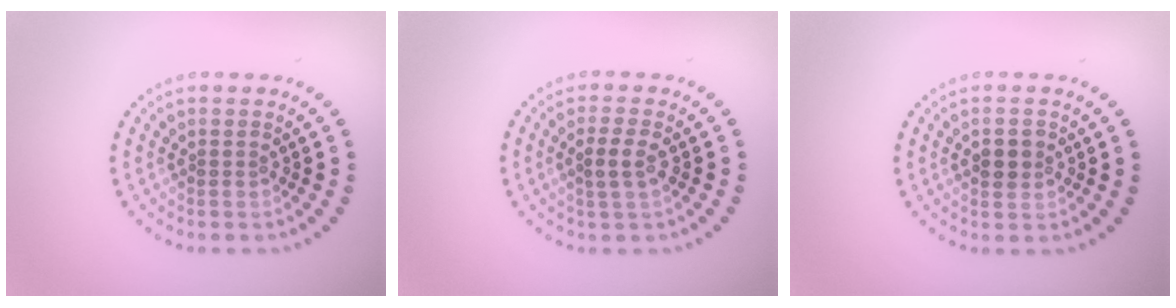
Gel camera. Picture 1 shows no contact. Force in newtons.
{"total": 2.2, "press": 2.1, "slide": 0.8}
{"total": 1.8, "press": 1.8, "slide": 0.2}